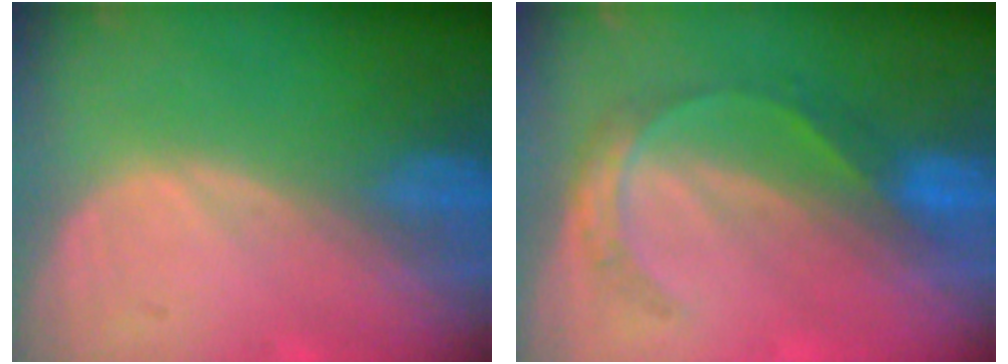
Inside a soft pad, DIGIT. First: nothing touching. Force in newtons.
{"total": 4.5, "press": 4.4, "slide": 0.7}